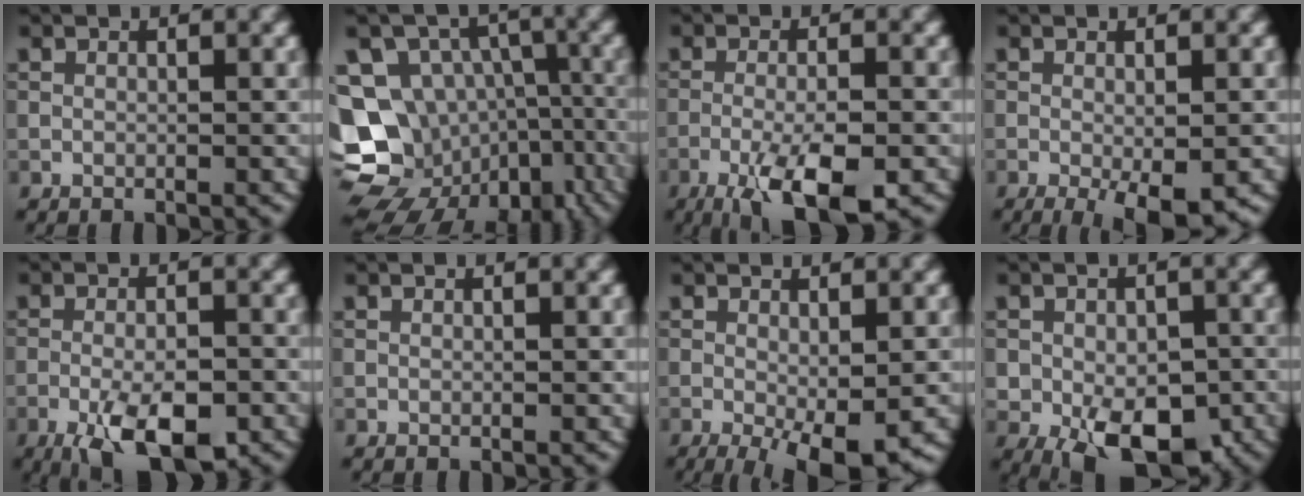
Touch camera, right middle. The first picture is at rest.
{"total": 16.2, "force": [-7.3, 12.9, 6.5], "torque": [-0.137, -0.031, -0.103]}
{"total": 7.4, "force": [-3.9, 2.0, 6.0], "torque": [-0.109, -0.009, -0.067]}
{"total": 4.1, "force": [-1.6, 1.0, 3.6], "torque": [-0.056, -0.011, -0.021]}
{"total": 7.8, "force": [-4.0, 2.8, 6.0], "torque": [-0.103, -0.006, -0.066]}
{"total": 0.0}
{"total": 5.8, "force": [-2.1, 1.5, 5.2], "torque": [-0.083, -0.017, -0.029]}
{"total": 10.0, "force": [-4.1, 5.6, 7.2], "torque": [-0.103, -0.030, -0.055]}